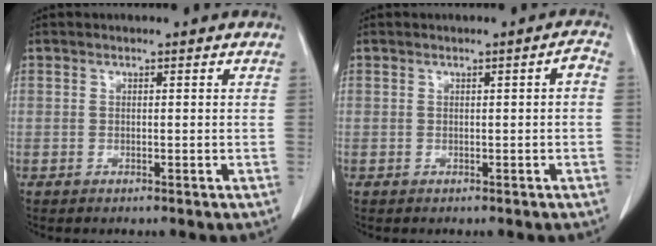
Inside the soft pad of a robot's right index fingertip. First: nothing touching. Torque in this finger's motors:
{"motor_torque": [0.21, -0.05, 0.09, 0.02]}